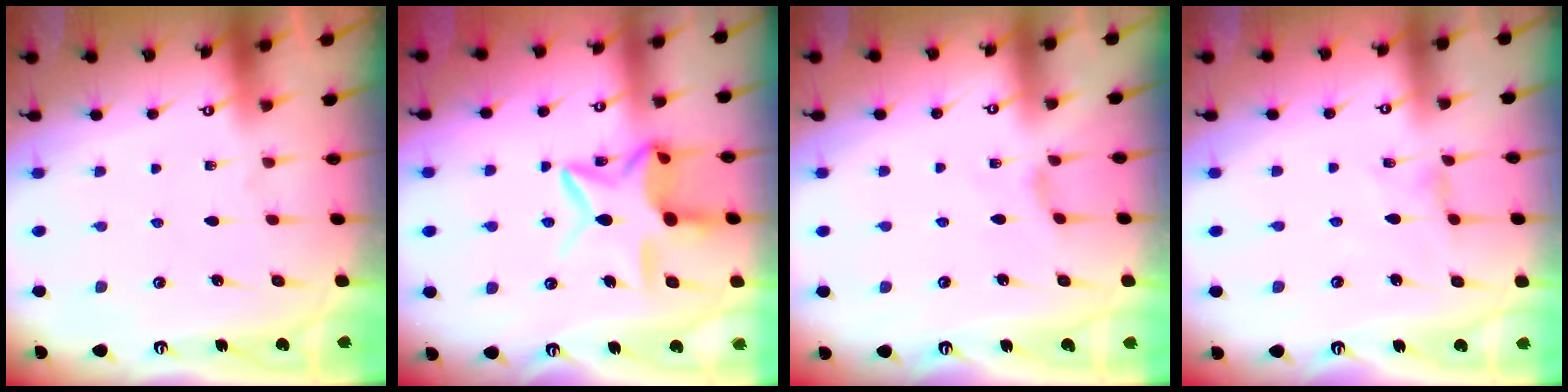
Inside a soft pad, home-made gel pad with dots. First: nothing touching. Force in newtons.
{"total": 12.4, "press": 12.3, "slide": 1.0}
{"total": 1.4, "press": 1.3, "slide": 0.4}
{"total": 0.0}